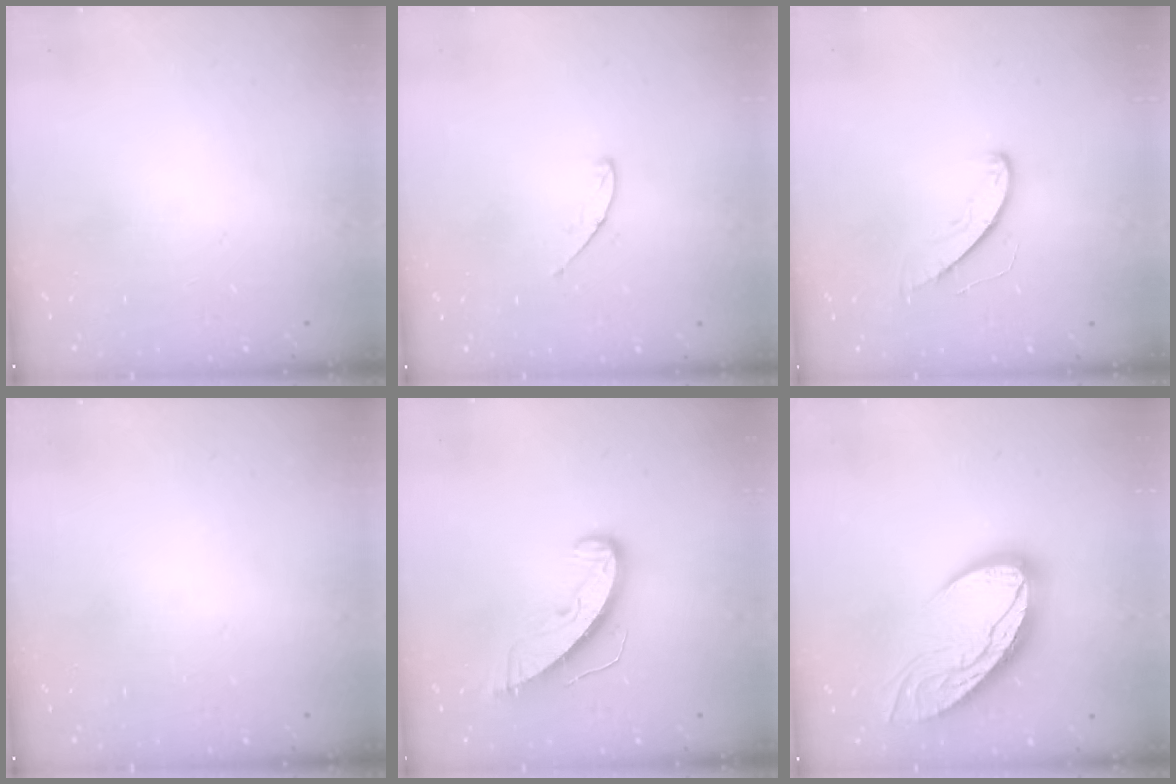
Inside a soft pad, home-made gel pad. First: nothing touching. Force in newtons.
{"total": 4.4, "press": 4.3, "slide": 0.3}
{"total": 5.0, "press": 5.0, "slide": 0.4}
{"total": 0.0}
{"total": 8.9, "press": 8.9, "slide": 0.4}
{"total": 15.7, "press": 15.6, "slide": 1.9}